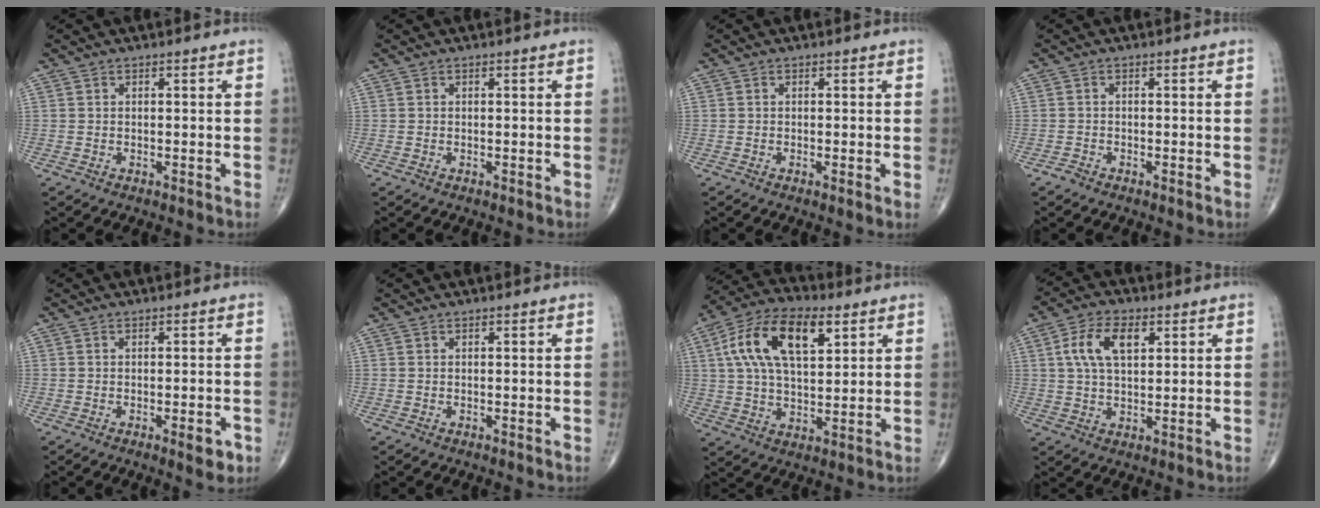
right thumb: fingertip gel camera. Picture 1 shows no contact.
{"total": 0.0}
{"total": 1.1, "force": [-0.2, 0.0, 1.1], "torque": [-0.023, -0.005, -0.005]}
{"total": 1.0, "force": [-0.8, 0.3, 0.5], "torque": [-0.012, -0.002, -0.020]}
{"total": 3.3, "force": [-1.4, 1.1, 2.8], "torque": [-0.031, -0.002, -0.016]}
{"total": 0.0}
{"total": 16.2, "force": [5.7, 8.1, 12.8], "torque": [-0.228, 0.007, 0.099]}
{"total": 8.7, "force": [2.7, 4.6, 6.9], "torque": [-0.127, 0.005, 0.049]}